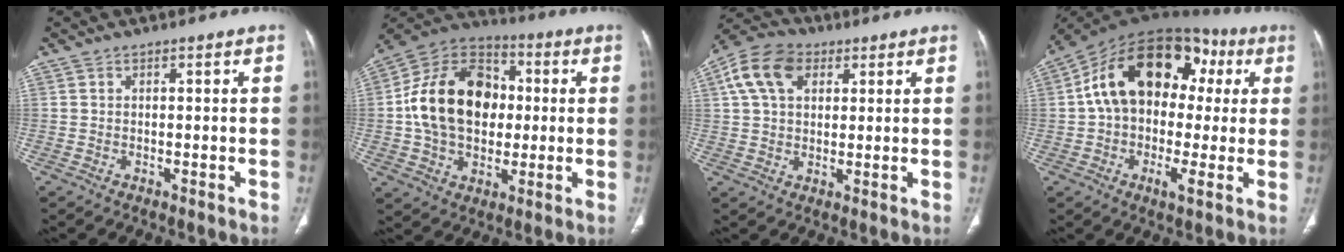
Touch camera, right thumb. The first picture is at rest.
{"total": 20.7, "force": [1.0, 15.1, 14.1], "torque": [-0.216, 0.026, 0.017]}
{"total": 10.9, "force": [4.0, 7.4, 6.9], "torque": [-0.125, 0.013, 0.065]}
{"total": 23.4, "force": [4.3, 14.1, 18.2], "torque": [-0.268, 0.036, 0.056]}